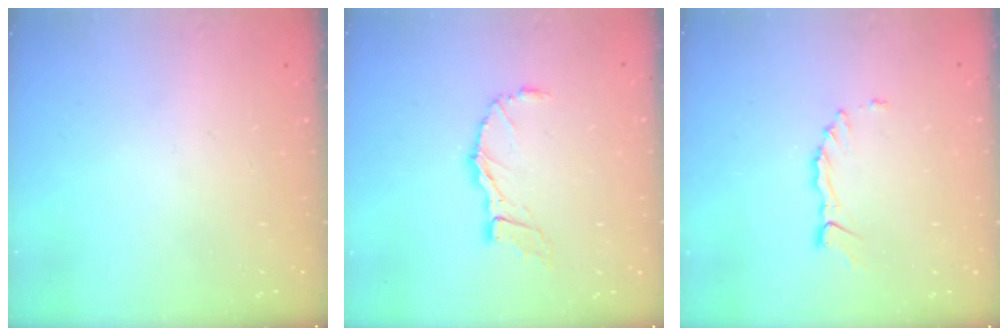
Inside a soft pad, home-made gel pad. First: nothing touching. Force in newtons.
{"total": 8.1, "press": 8.0, "slide": 1.0}
{"total": 2.4, "press": 2.4, "slide": 0.3}